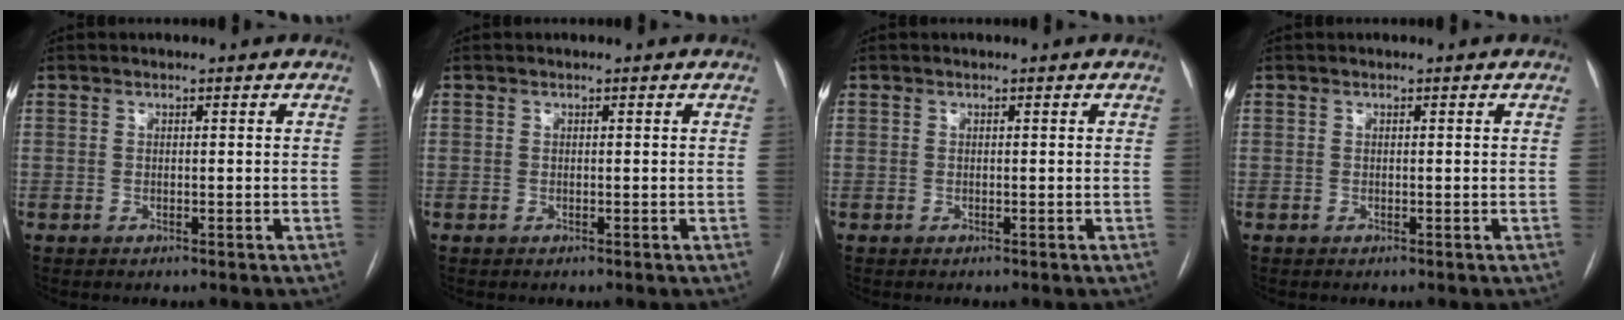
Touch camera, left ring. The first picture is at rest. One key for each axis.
{"total": 0.0}
{"total": 0.0}
{"total": 0.0}